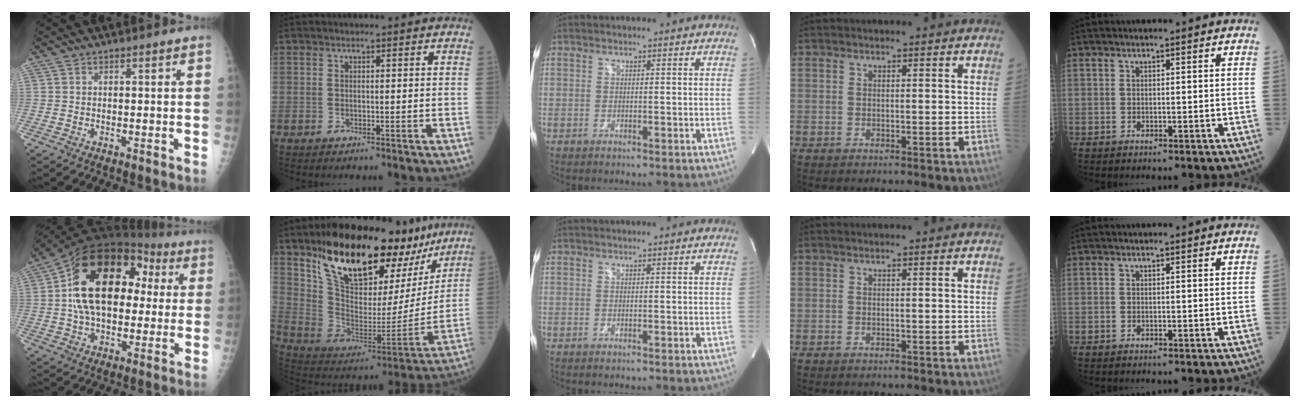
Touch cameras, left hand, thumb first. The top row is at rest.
{"thumb": {"total": 21.4, "force": [3.0, 13.5, 16.3], "torque": [-0.252, 0.032, 0.041]}, "index": {"total": 27.0, "force": [19.9, 10.2, 15.2], "torque": [-0.233, -0.006, 0.304]}}